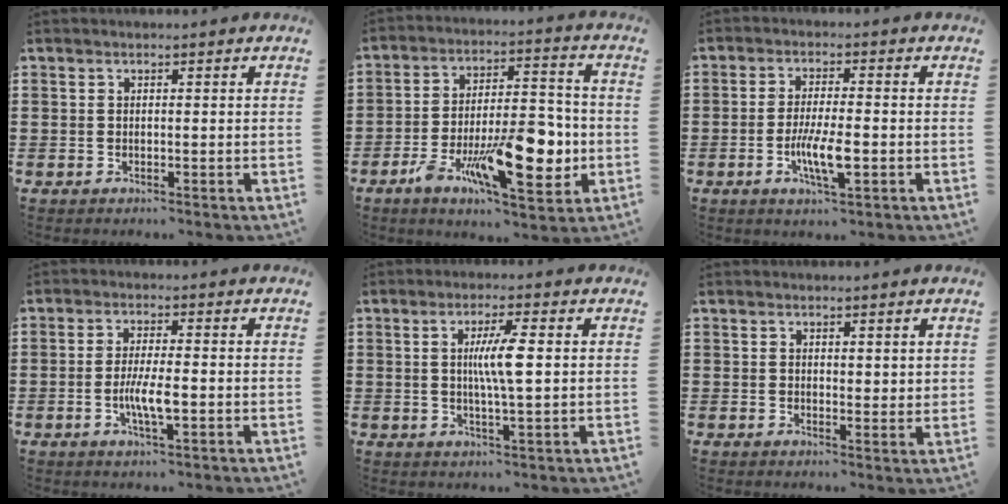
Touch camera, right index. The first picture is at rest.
{"total": 16.6, "force": [-5.9, 6.3, 14.1], "torque": [-0.239, 0.002, -0.093]}
{"total": 6.4, "force": [-1.9, 1.5, 5.9], "torque": [-0.118, -0.010, -0.035]}
{"total": 5.1, "force": [-1.2, 1.0, 4.8], "torque": [-0.096, -0.006, -0.026]}
{"total": 5.8, "force": [0.8, 0.6, 5.7], "torque": [-0.106, -0.003, 0.009]}
{"total": 1.7, "force": [1.5, 0.8, 0.3], "torque": [0.000, 0.002, 0.027]}